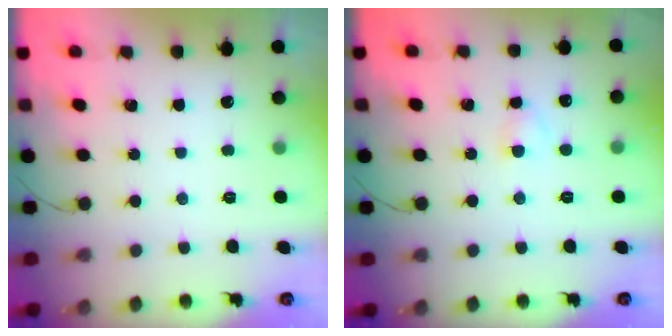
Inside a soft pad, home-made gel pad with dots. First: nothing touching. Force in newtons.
{"total": 2.3, "press": 2.1, "slide": 1.0}